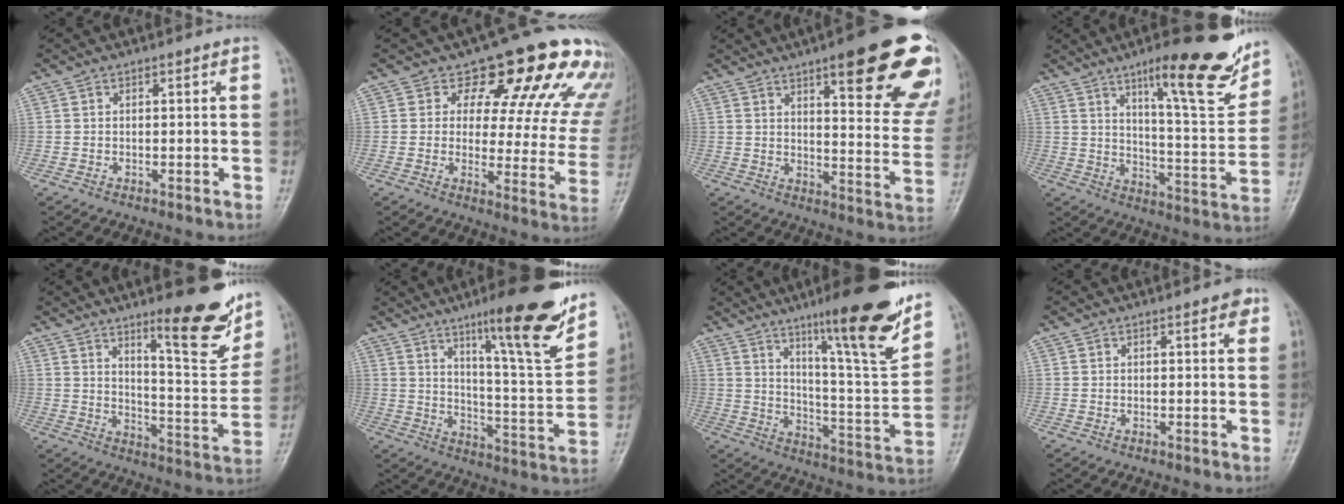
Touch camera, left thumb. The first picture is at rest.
{"total": 18.3, "force": [12.9, 8.4, 10.0], "torque": [-0.068, -0.062, 0.137]}
{"total": 23.9, "force": [13.6, 6.0, 18.7], "torque": [-0.200, -0.051, 0.174]}
{"total": 19.7, "force": [12.2, 4.3, 14.8], "torque": [-0.165, -0.064, 0.179]}
{"total": 16.5, "force": [10.6, 4.0, 12.0], "torque": [-0.125, -0.074, 0.159]}
{"total": 18.8, "force": [12.1, 3.0, 14.2], "torque": [-0.176, -0.070, 0.184]}
{"total": 20.5, "force": [13.0, 2.9, 15.6], "torque": [-0.195, -0.070, 0.201]}
{"total": 2.2, "force": [1.1, 0.8, 1.7], "torque": [-0.015, -0.001, 0.010]}